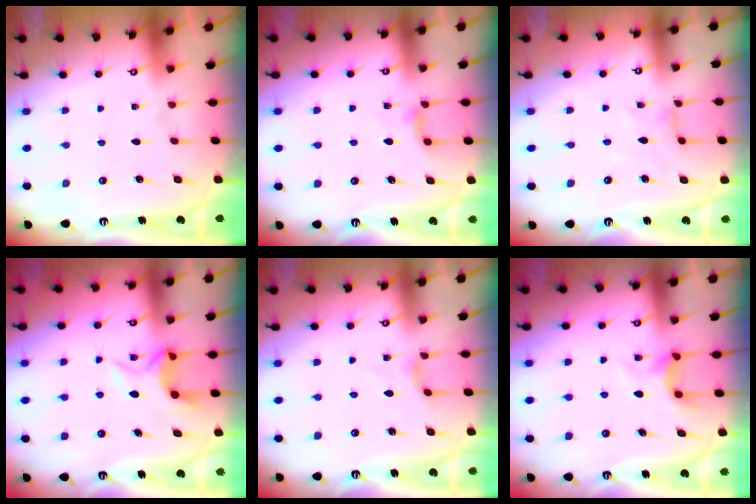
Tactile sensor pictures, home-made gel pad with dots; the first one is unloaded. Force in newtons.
{"total": 4.9, "press": 4.9, "slide": 0.6}
{"total": 1.0, "press": 0.9, "slide": 0.2}
{"total": 7.5, "press": 7.5, "slide": 0.4}
{"total": 2.0, "press": 2.0, "slide": 0.3}
{"total": 5.4, "press": 5.4, "slide": 0.4}